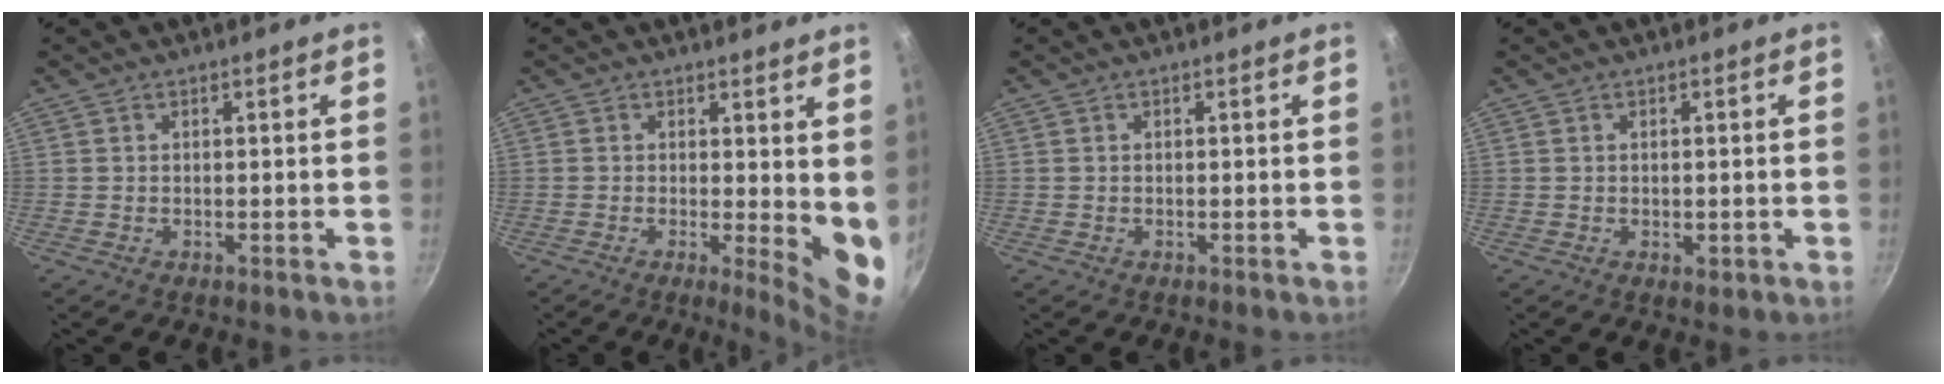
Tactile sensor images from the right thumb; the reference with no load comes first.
{"total": 7.4, "force": [0.7, 2.6, 6.8], "torque": [-0.081, -0.025, 0.009]}
{"total": 0.0}
{"total": 2.1, "force": [0.0, 1.3, 1.6], "torque": [-0.022, -0.007, 0.002]}